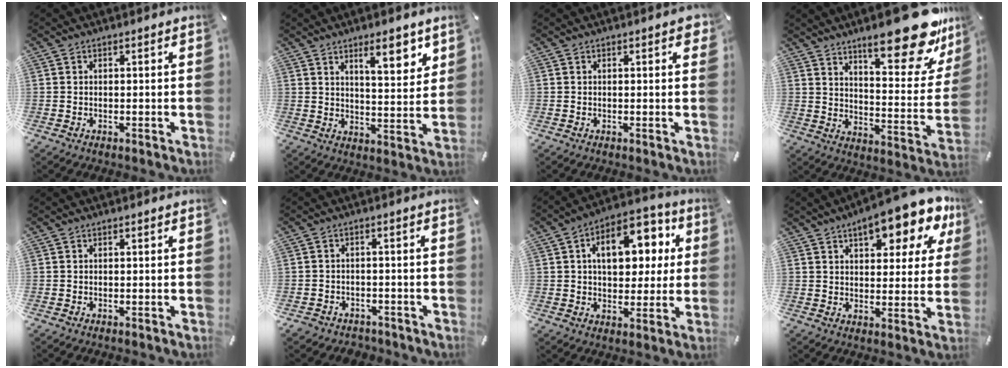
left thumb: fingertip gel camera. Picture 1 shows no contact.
{"total": 9.3, "force": [6.0, 3.0, 6.4], "torque": [-0.083, -0.032, 0.096]}
{"total": 1.5, "force": [0.5, 0.6, 1.3], "torque": [-0.010, -0.002, 0.004]}
{"total": 24.0, "force": [16.4, 7.5, 15.8], "torque": [-0.218, -0.123, 0.267]}
{"total": 0.0}
{"total": 3.0, "force": [-2.1, 2.1, 0.6], "torque": [-0.017, 0.009, -0.045]}
{"total": 14.3, "force": [3.7, 9.7, 9.8], "torque": [-0.138, -0.002, 0.062]}
{"total": 13.7, "force": [8.8, 5.9, 8.8], "torque": [-0.120, -0.042, 0.145]}